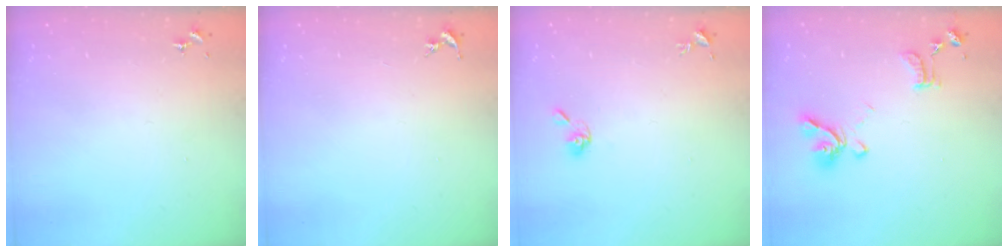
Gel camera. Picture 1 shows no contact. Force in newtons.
{"total": 0.0}
{"total": 5.2, "press": 5.1, "slide": 0.7}
{"total": 15.5, "press": 15.4, "slide": 1.6}